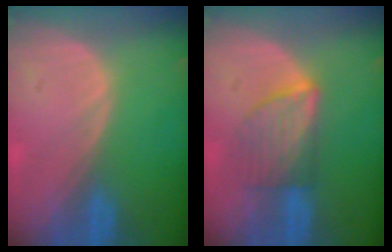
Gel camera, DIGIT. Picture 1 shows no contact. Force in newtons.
{"total": 5.9, "press": 5.8, "slide": 1.4}